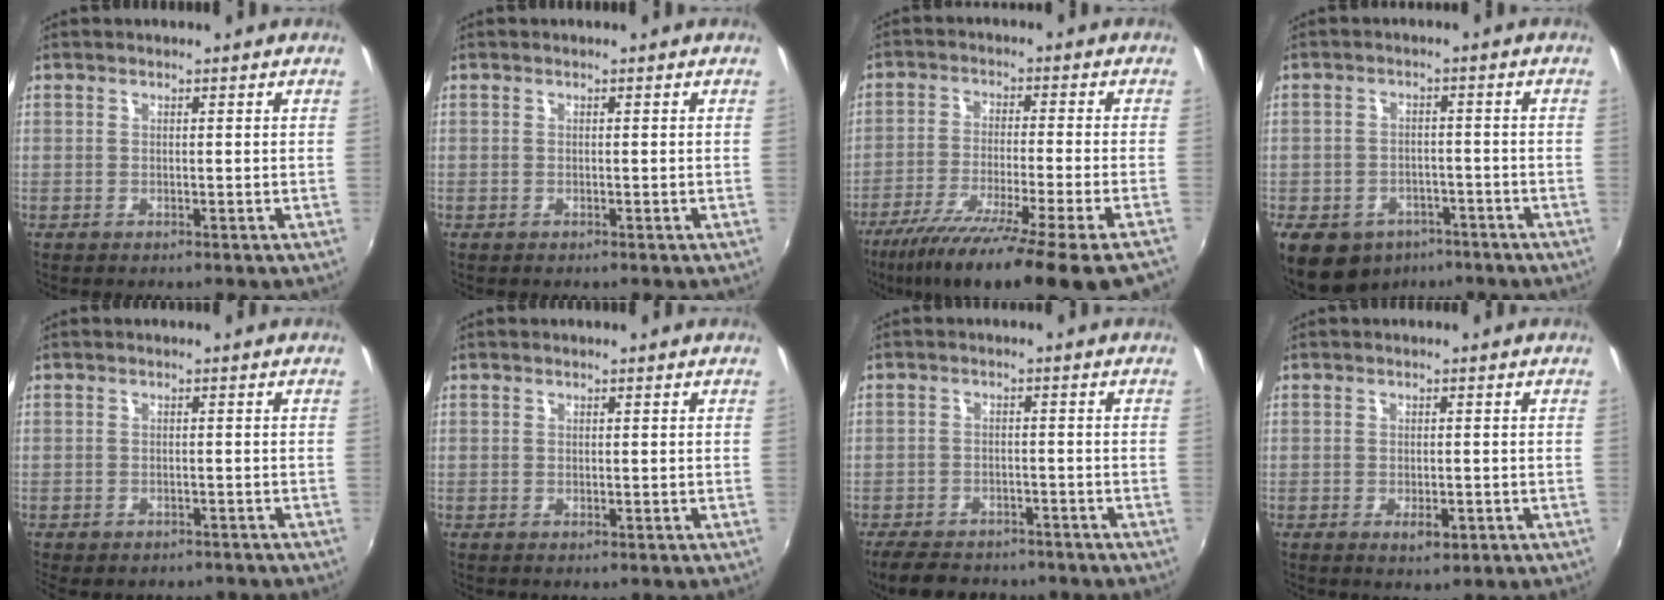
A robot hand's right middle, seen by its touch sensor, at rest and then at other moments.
{"total": 0.0}
{"total": 19.5, "force": [-15.0, -1.1, 12.5], "torque": [-0.222, -0.070, -0.238]}
{"total": 12.5, "force": [-8.2, 8.0, 5.0], "torque": [-0.133, -0.006, -0.113]}
{"total": 5.4, "force": [-4.5, 2.1, 2.3], "torque": [-0.052, -0.022, -0.056]}
{"total": 0.0}
{"total": 10.0, "force": [-8.2, 4.3, 3.8], "torque": [-0.094, -0.005, -0.124]}
{"total": 2.5, "force": [-1.0, 1.1, 2.0], "torque": [-0.035, -0.005, -0.012]}